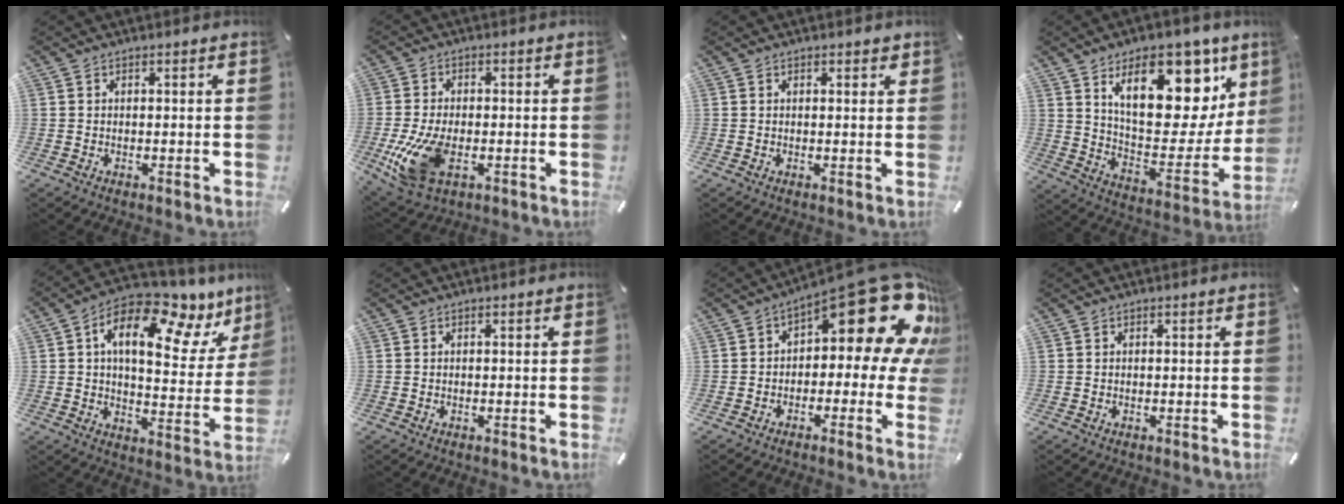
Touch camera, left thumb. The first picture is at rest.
{"total": 13.1, "force": [-3.3, 8.0, 9.9], "torque": [-0.224, -0.006, -0.056]}
{"total": 0.8, "force": [0.5, 0.5, 0.4], "torque": [0.000, -0.001, 0.006]}
{"total": 22.9, "force": [12.5, 11.6, 15.3], "torque": [-0.216, -0.075, 0.206]}
{"total": 17.4, "force": [9.1, 8.1, 12.5], "torque": [-0.189, -0.062, 0.146]}
{"total": 0.0}
{"total": 21.4, "force": [9.8, 9.2, 16.6], "torque": [-0.216, -0.068, 0.168]}
{"total": 0.0}